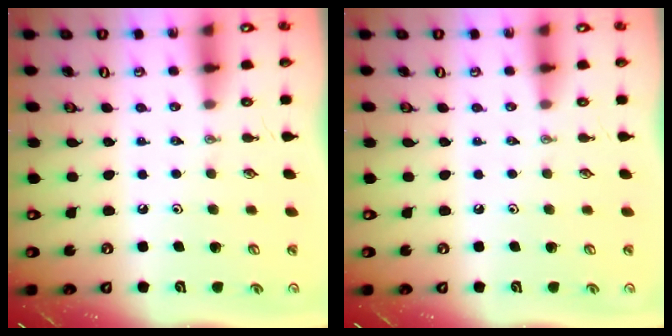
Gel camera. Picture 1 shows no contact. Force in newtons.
{"total": 0.0}